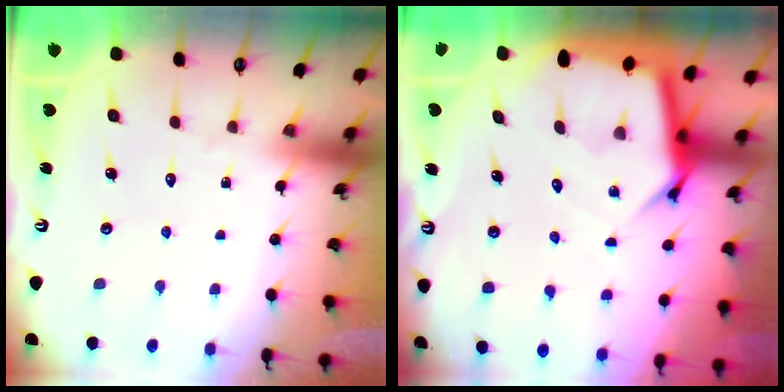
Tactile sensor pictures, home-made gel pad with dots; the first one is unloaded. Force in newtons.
{"total": 7.8, "press": 7.8, "slide": 0.6}